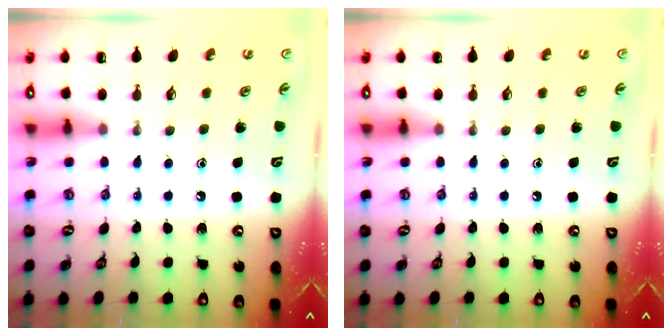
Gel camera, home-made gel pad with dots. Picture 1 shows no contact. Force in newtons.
{"total": 0.0}